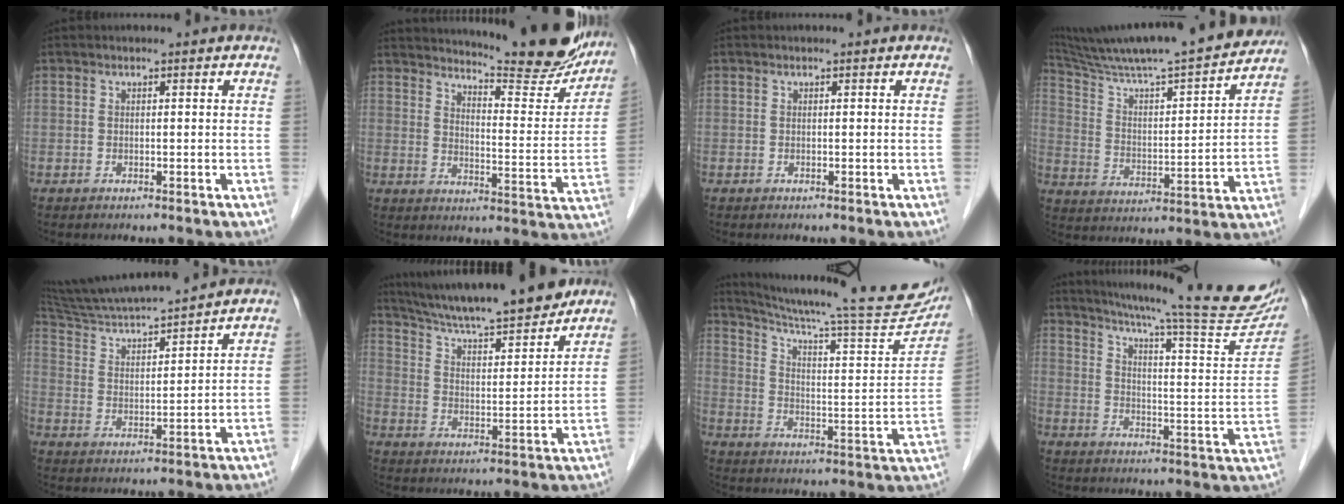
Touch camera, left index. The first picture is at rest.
{"total": 19.1, "force": [17.5, 2.0, 7.5], "torque": [-0.105, -0.066, 0.218]}
{"total": 0.0}
{"total": 23.0, "force": [20.3, 0.8, 10.8], "torque": [-0.181, -0.002, 0.308]}
{"total": 14.3, "force": [13.2, -0.3, 5.5], "torque": [-0.106, 0.012, 0.226]}
{"total": 17.9, "force": [15.9, 1.5, 8.0], "torque": [-0.133, 0.008, 0.250]}
{"total": 24.3, "force": [21.9, 1.1, 10.5], "torque": [-0.160, -0.054, 0.290]}
{"total": 24.8, "force": [21.2, 0.9, 12.9], "torque": [-0.194, -0.048, 0.269]}